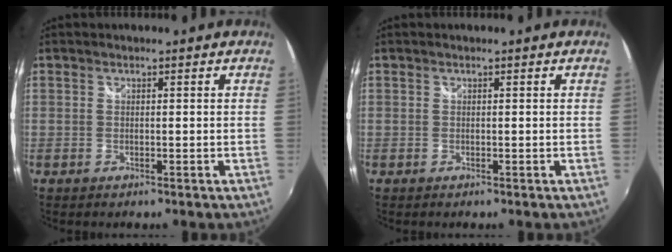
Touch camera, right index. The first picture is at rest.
{"total": 0.0}